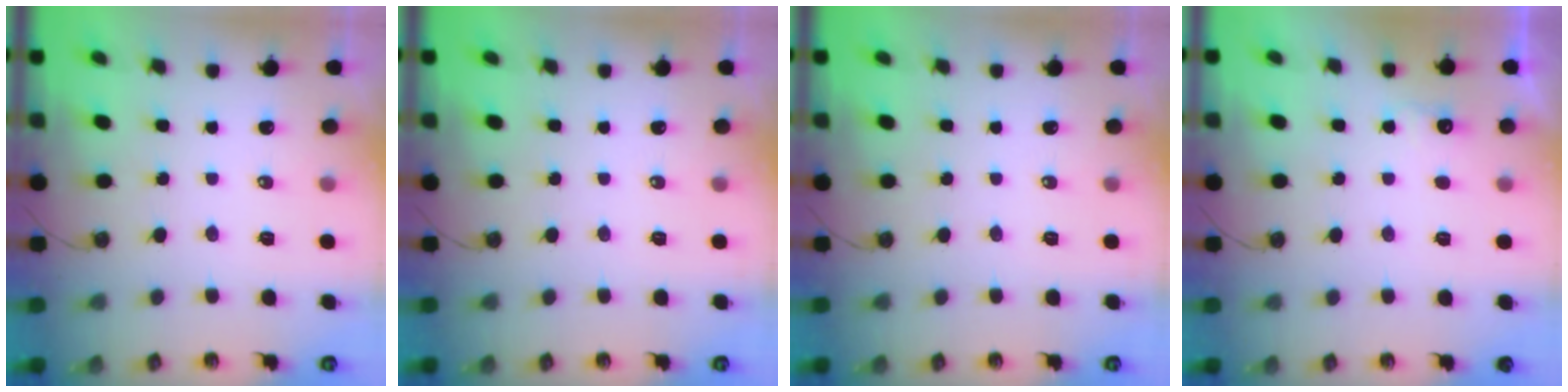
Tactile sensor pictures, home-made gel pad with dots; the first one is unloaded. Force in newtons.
{"total": 0.0}
{"total": 0.0}
{"total": 5.7, "press": 5.6, "slide": 1.2}